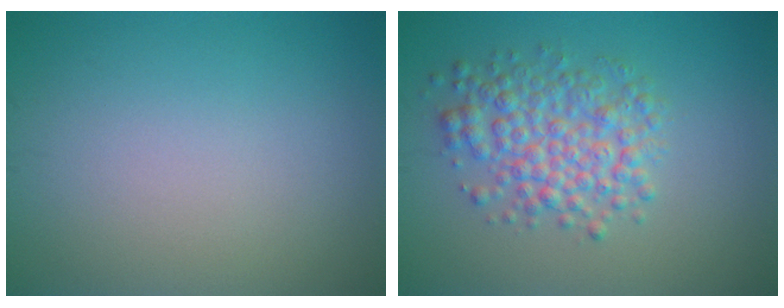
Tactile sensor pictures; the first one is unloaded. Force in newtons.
{"total": 4.9, "press": 4.9, "slide": 0.1}